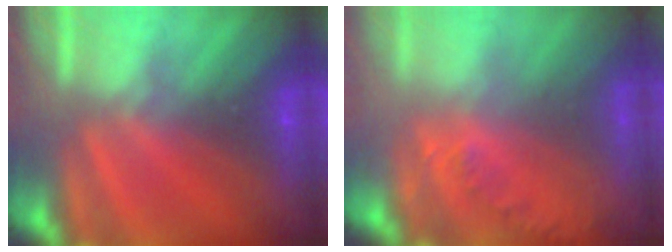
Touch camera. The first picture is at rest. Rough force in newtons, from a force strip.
{"total": 1.5}